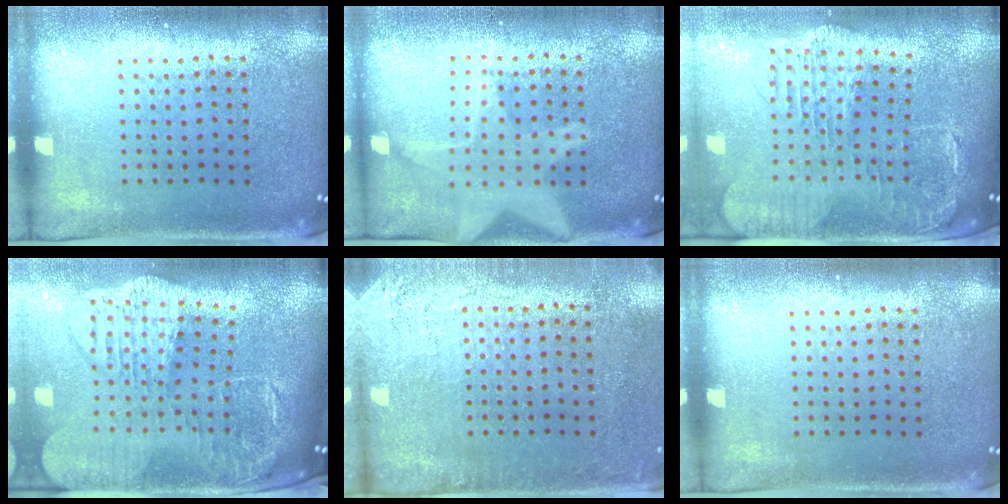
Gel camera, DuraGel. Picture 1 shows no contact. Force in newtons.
{"total": 2.3, "press": 2.3, "slide": 0.3}
{"total": 2.2, "press": 2.0, "slide": 1.0}
{"total": 4.0, "press": 3.1, "slide": 2.6}
{"total": 2.7, "press": 2.2, "slide": 1.5}
{"total": 0.0}